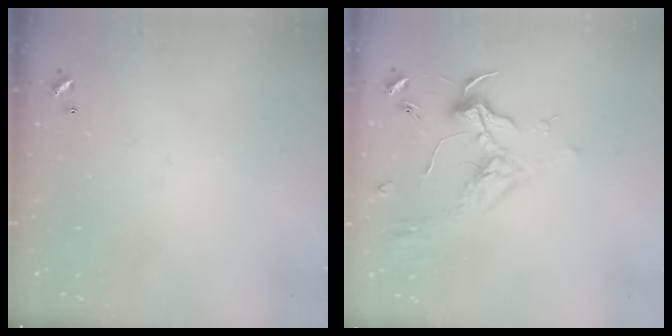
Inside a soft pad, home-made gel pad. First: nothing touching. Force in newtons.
{"total": 1.8, "press": 1.6, "slide": 0.7}